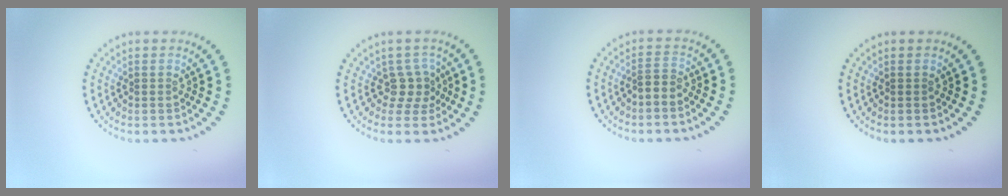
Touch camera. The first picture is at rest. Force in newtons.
{"total": 2.1, "press": 1.6, "slide": 1.4}
{"total": 1.2, "press": 1.0, "slide": 0.6}
{"total": 0.0}